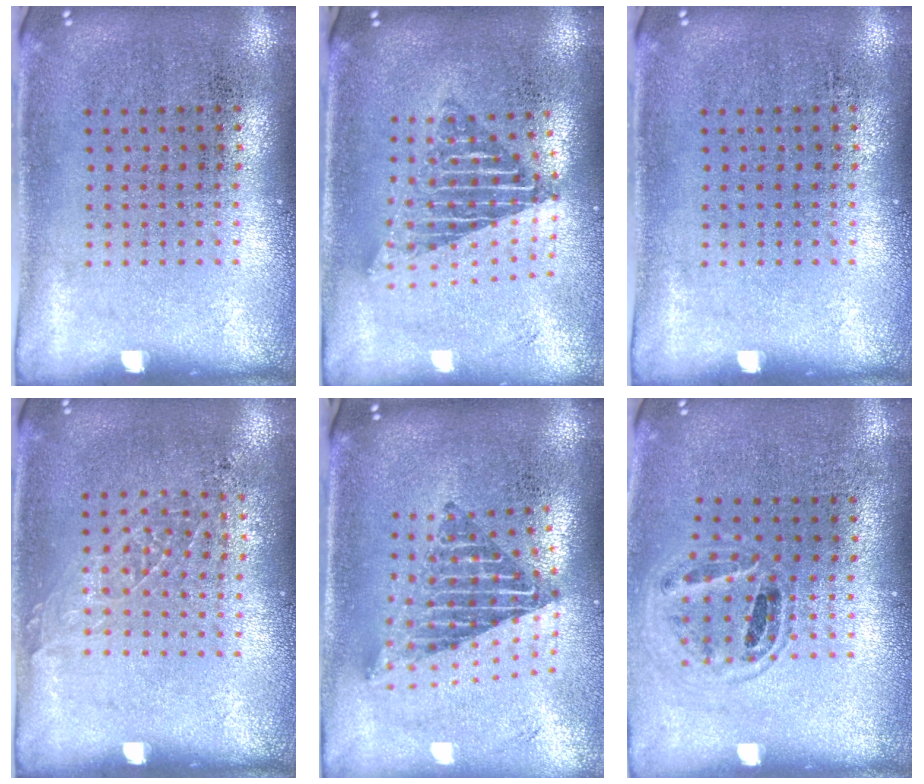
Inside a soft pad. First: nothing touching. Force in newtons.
{"total": 1.9, "press": 1.5, "slide": 1.1}
{"total": 0.0}
{"total": 0.9, "press": 0.8, "slide": 0.2}
{"total": 2.2, "press": 1.6, "slide": 1.5}
{"total": 1.0, "press": 1.0, "slide": 0.1}